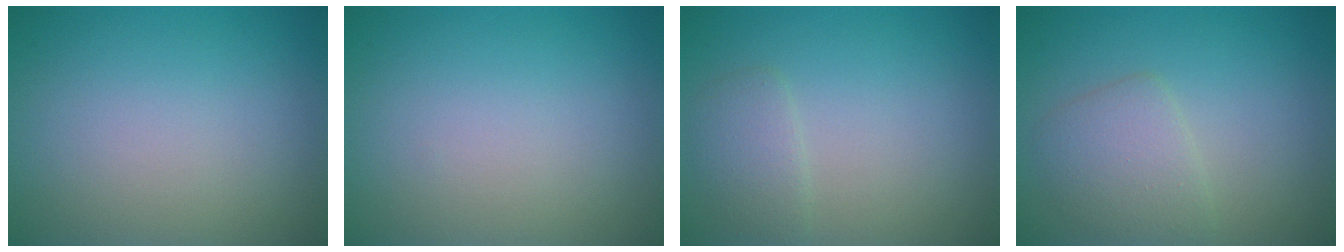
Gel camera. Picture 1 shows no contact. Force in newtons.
{"total": 0.0}
{"total": 1.8, "press": 1.8, "slide": 0.2}
{"total": 2.9, "press": 2.9, "slide": 0.2}